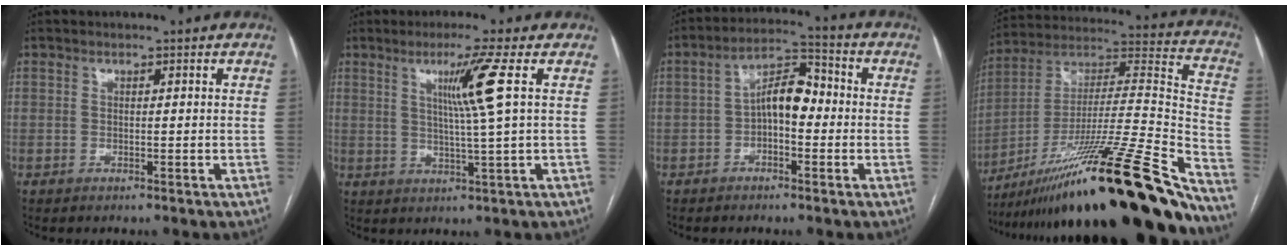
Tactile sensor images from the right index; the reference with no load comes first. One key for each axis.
{"total": 6.9, "fx": 2.1, "fy": -2.0, "fz": 6.2, "tx": -0.116, "ty": -0.007, "tz": 0.043}
{"total": 7.2, "fx": -0.8, "fy": 3.3, "fz": 6.4, "tx": -0.111, "ty": 0.036, "tz": -0.018}
{"total": 34.6, "fx": -25.4, "fy": 1.1, "fz": 23.5, "tx": -0.307, "ty": -0.016, "tz": -0.412}